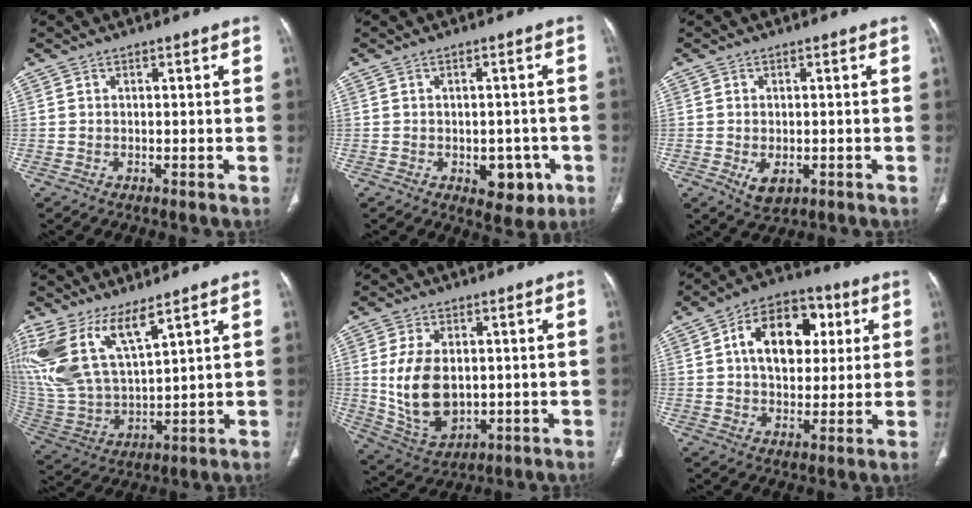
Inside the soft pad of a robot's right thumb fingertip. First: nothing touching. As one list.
[{"total": 6.8, "force": [-2.3, 4.4, 4.6], "torque": [-0.025, 0.010, -0.020]}, {"total": 4.0, "force": [-1.2, 2.4, 3.0], "torque": [-0.048, -0.002, -0.008]}, {"total": 17.7, "force": [10.4, 7.0, 12.5], "torque": [-0.275, -0.042, 0.224]}, {"total": 13.2, "force": [0.4, 8.5, 10.1], "torque": [-0.176, -0.010, 0.029]}, {"total": 15.5, "force": [3.8, 10.2, 11.0], "torque": [-0.140, 0.010, 0.054]}]